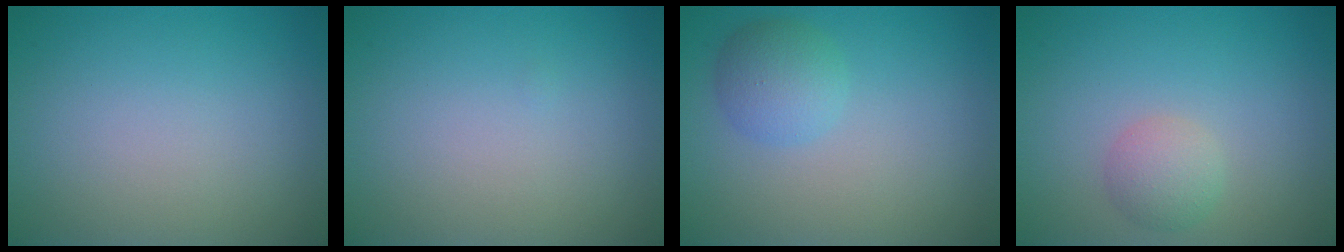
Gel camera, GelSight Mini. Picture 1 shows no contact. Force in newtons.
{"total": 0.0}
{"total": 2.8, "press": 2.8, "slide": 0.1}
{"total": 2.1, "press": 2.1, "slide": 0.1}